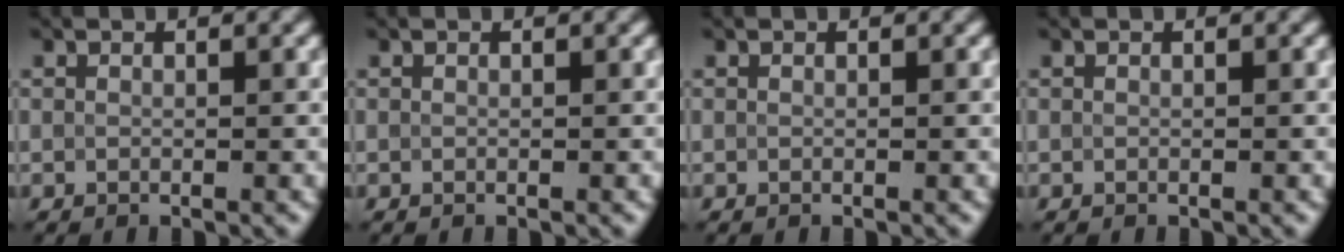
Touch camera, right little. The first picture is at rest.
{"total": 0.0}
{"total": 0.0}
{"total": 0.0}